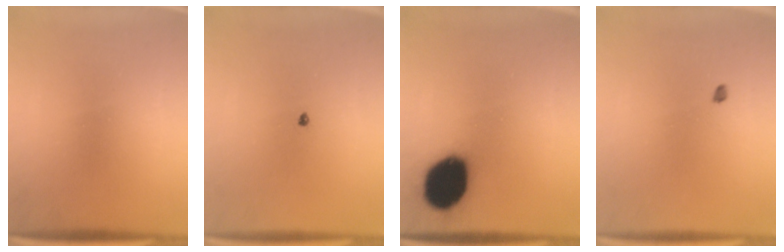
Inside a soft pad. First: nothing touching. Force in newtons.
{"total": 0.6}
{"total": 18.4}
{"total": 0.9}